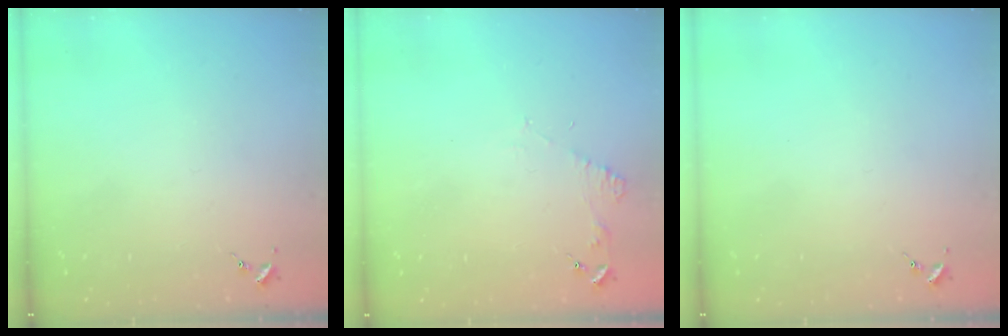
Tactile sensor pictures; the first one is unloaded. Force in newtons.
{"total": 4.9, "press": 4.9, "slide": 0.6}
{"total": 0.0}